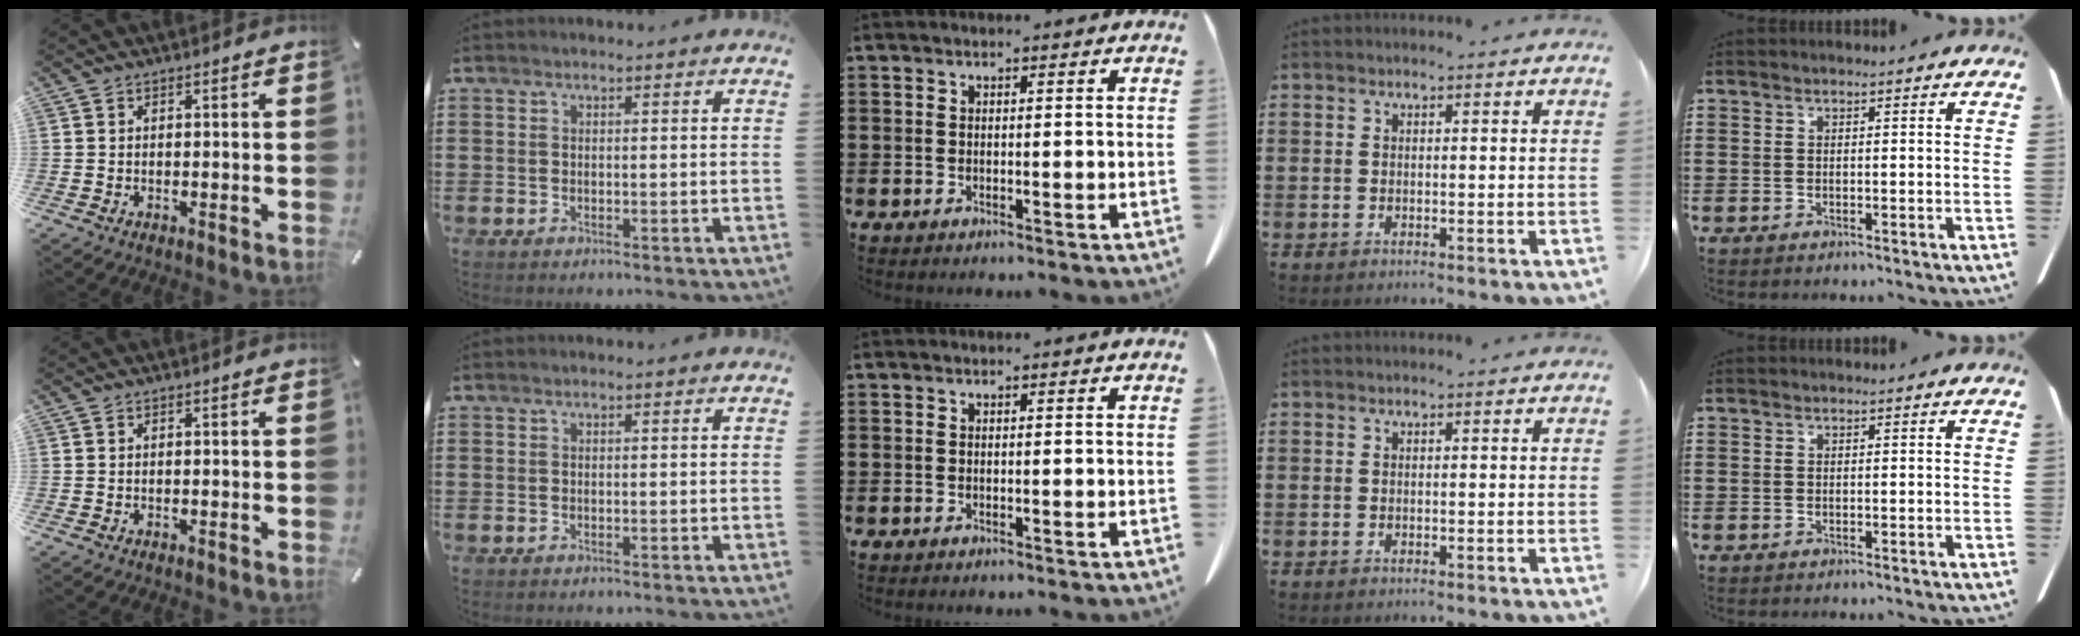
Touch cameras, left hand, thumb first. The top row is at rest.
{}